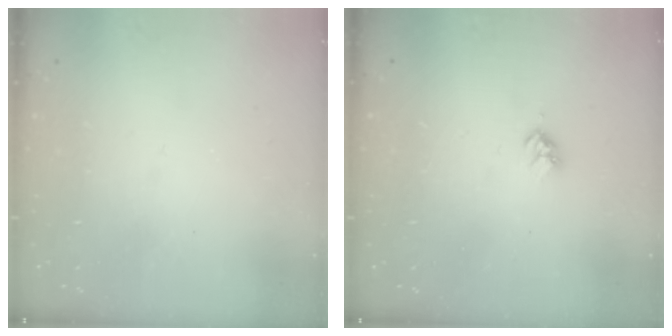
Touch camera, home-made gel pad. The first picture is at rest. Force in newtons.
{"total": 2.9, "press": 2.9, "slide": 0.4}